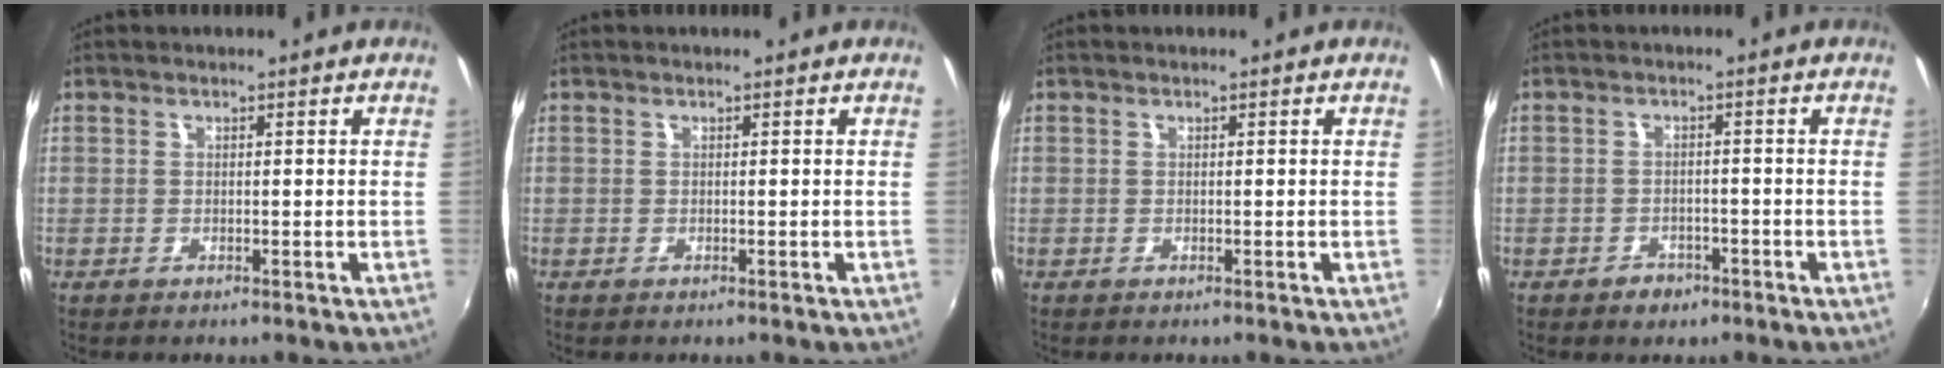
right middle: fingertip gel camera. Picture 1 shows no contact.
{"total": 0.0}
{"total": 0.0}
{"total": 3.2, "force": [-2.1, 2.3, 0.7], "torque": [-0.023, 0.005, -0.027]}